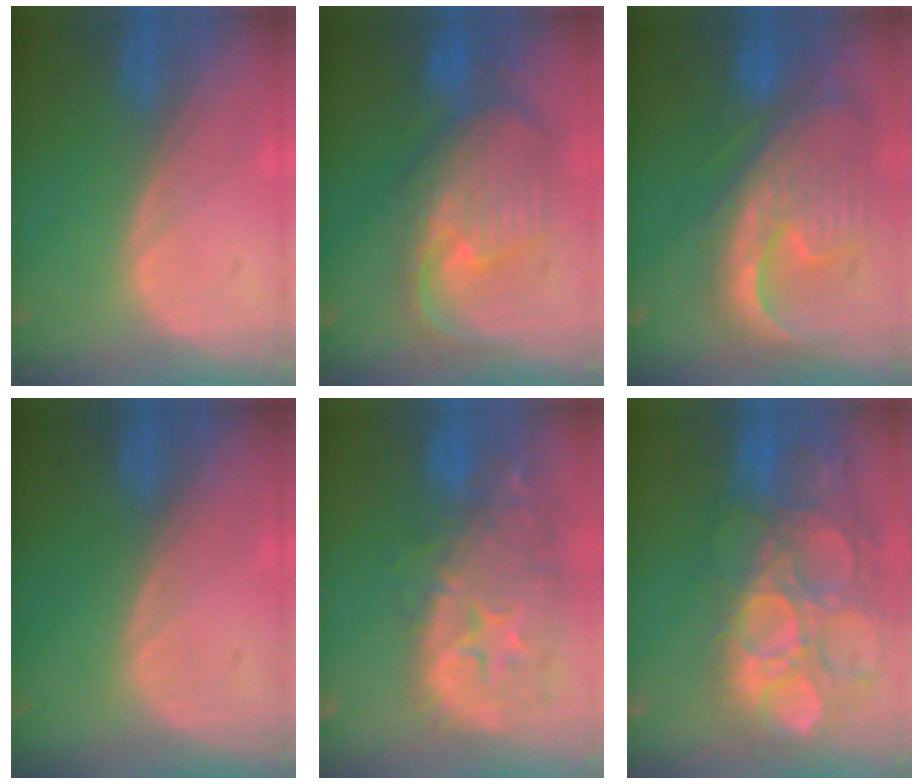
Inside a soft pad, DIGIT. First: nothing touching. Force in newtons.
{"total": 10.5, "press": 9.4, "slide": 4.7}
{"total": 13.0, "press": 11.1, "slide": 6.7}
{"total": 0.0}
{"total": 14.1, "press": 11.4, "slide": 8.3}
{"total": 15.6, "press": 12.9, "slide": 8.8}